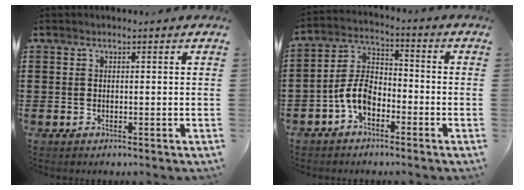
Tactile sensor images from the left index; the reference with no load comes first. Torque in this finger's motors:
{"motor_torque": [1.19, 0.95, 0.30, 0.07]}